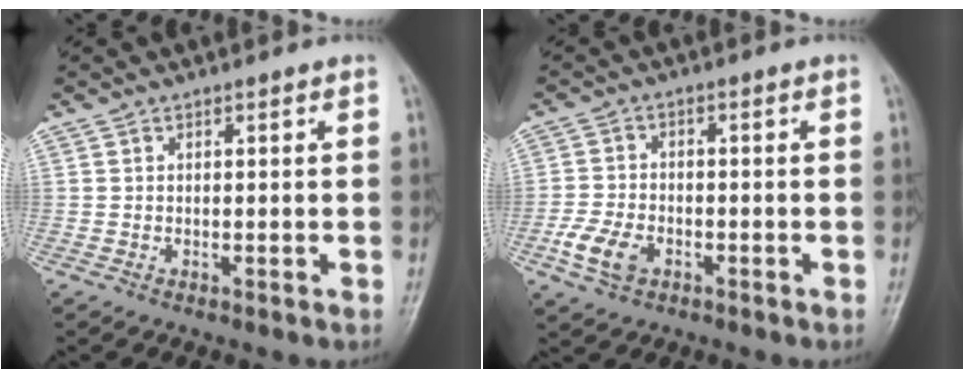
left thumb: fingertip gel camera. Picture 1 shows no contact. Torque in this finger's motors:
{"motor_torque": [-0.57, 0.80, 0.77, 0.43, 0.05]}